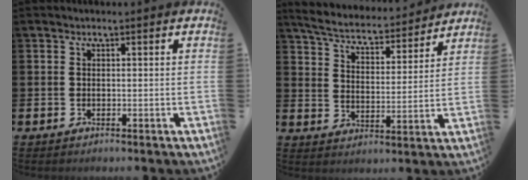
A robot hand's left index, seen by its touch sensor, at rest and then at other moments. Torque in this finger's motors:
{"motor_torque": [1.02, -1.12, 0.59, 0.11]}